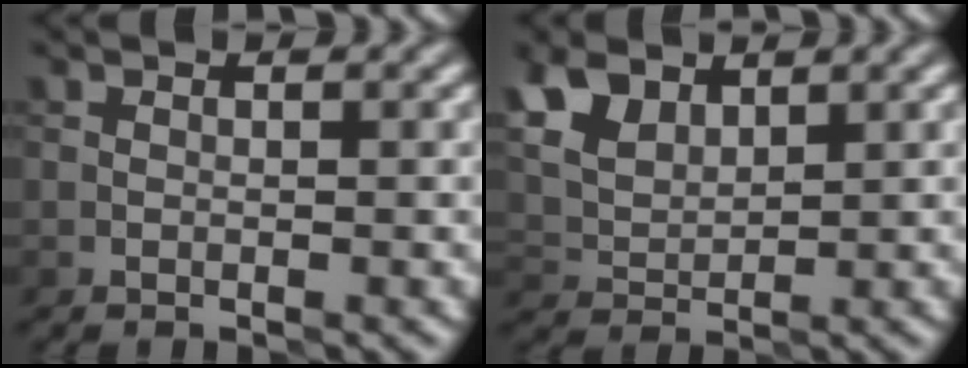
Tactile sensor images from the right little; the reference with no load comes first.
{"total": 5.3, "force": [3.0, 3.1, 3.1], "torque": [-0.089, 0.008, 0.060]}